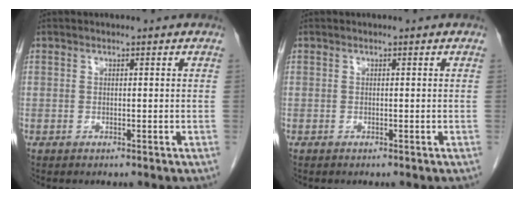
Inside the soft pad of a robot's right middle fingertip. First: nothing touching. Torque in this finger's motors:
{"motor_torque": [0.47, 0.02, 0.01, 0.02]}